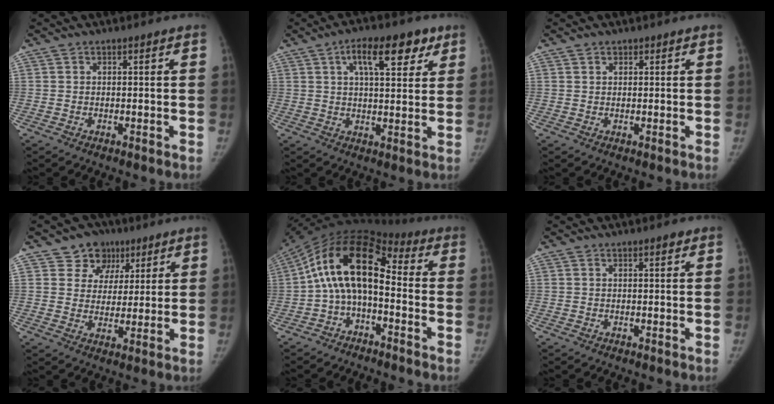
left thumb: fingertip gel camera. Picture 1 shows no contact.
{"total": 11.3, "force": [5.6, 4.7, 8.6], "torque": [-0.104, -0.008, 0.082]}
{"total": 1.2, "force": [0.7, 0.9, 0.2], "torque": [0.009, -0.003, 0.009]}
{"total": 8.5, "force": [4.6, 7.0, 1.4], "torque": [0.019, -0.017, 0.075]}
{"total": 15.1, "force": [-1.4, 8.3, 12.6], "torque": [-0.214, 0.076, -0.040]}
{"total": 0.7, "force": [0.5, 0.3, 0.5], "torque": [-0.006, -0.002, 0.008]}